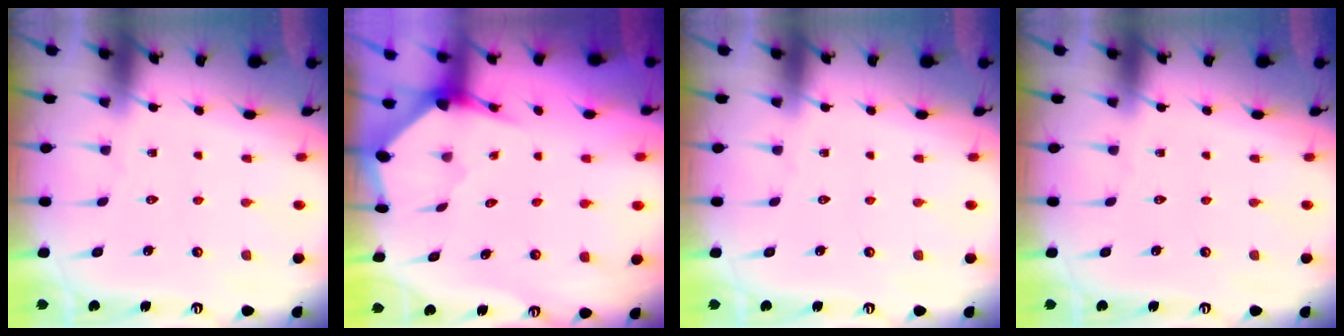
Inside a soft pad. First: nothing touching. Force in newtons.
{"total": 3.2, "press": 3.2, "slide": 0.3}
{"total": 0.0}
{"total": 0.0}